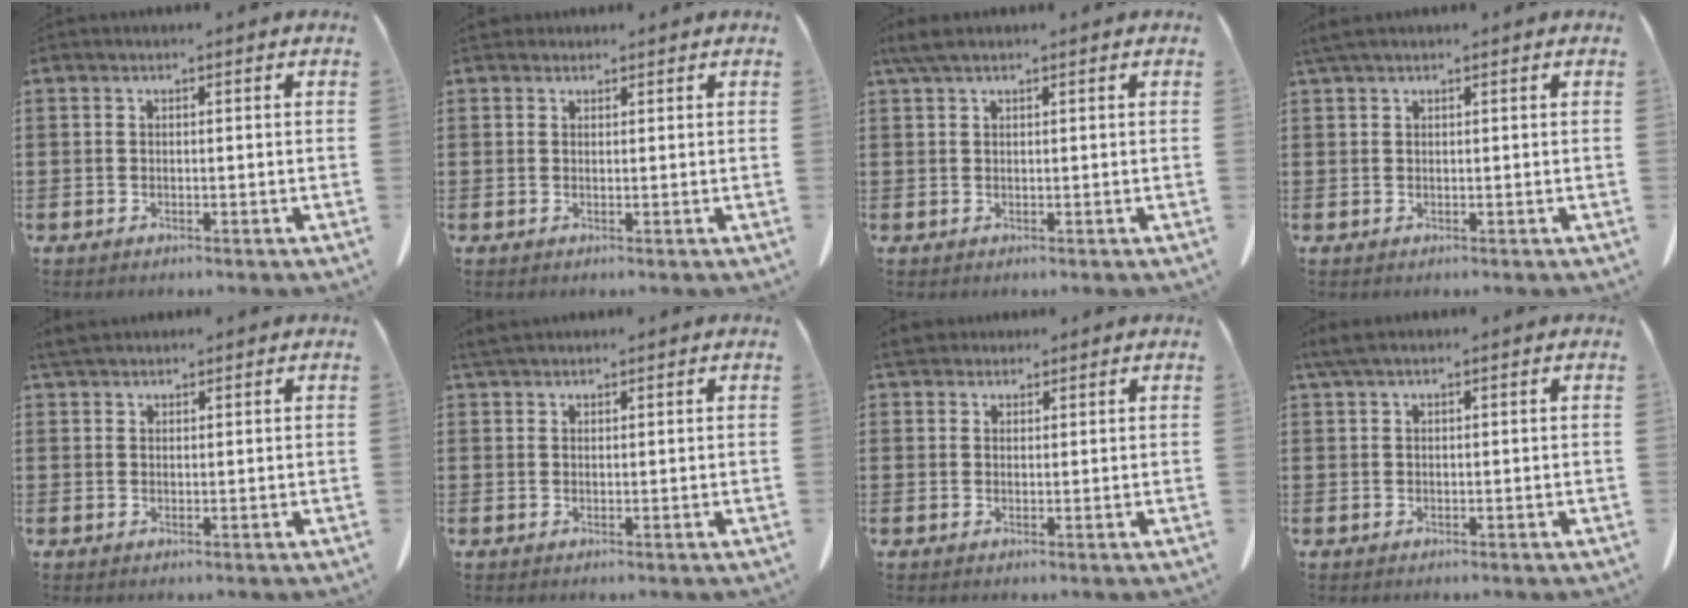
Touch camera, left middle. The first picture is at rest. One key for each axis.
{"total": 1.2, "fx": 1.0, "fy": 0.6, "fz": 0.2, "tx": -0.007, "ty": 0.004, "tz": 0.020}
{"total": 2.4, "fx": 1.4, "fy": 0.6, "fz": 1.8, "tx": -0.038, "ty": 0.003, "tz": 0.026}
{"total": 1.4, "fx": 1.0, "fy": 0.3, "fz": 0.9, "tx": -0.022, "ty": 0.003, "tz": 0.018}
{"total": 2.7, "fx": 2.4, "fy": 0.9, "fz": 1.0, "tx": -0.026, "ty": 0.003, "tz": 0.046}
{"total": 2.5, "fx": 2.2, "fy": 0.8, "fz": 1.0, "tx": -0.027, "ty": 0.004, "tz": 0.042}
{"total": 3.4, "fx": 3.0, "fy": 1.4, "fz": 1.0, "tx": -0.020, "ty": -0.002, "tz": 0.055}
{"total": 2.2, "fx": 1.3, "fy": 0.5, "fz": 1.7, "tx": -0.037, "ty": 0.003, "tz": 0.024}